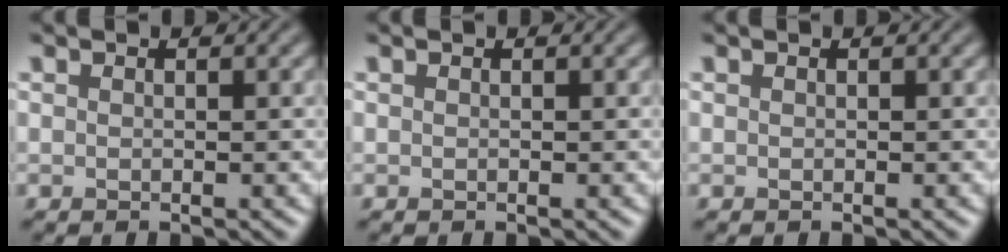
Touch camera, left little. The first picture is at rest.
{"total": 0.0}
{"total": 0.0}